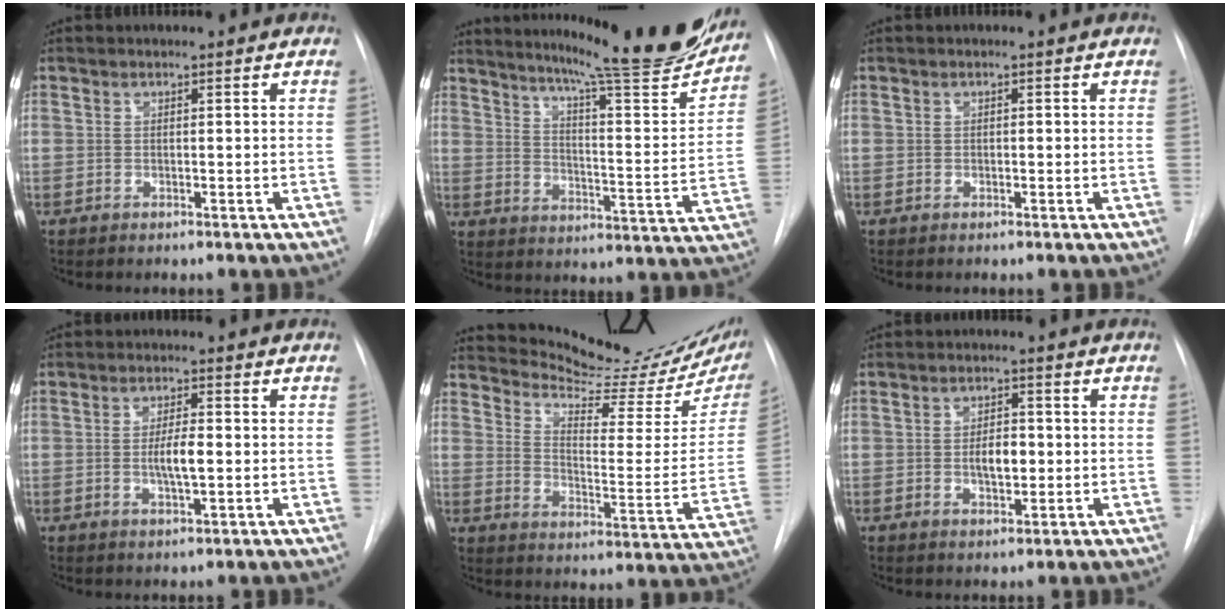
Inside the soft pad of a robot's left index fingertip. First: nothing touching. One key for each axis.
{"total": 23.5, "fx": 20.3, "fy": 1.4, "fz": 11.6, "tx": -0.173, "ty": -0.078, "tz": 0.261}
{"total": 0.9, "fx": -0.9, "fy": 0.0, "fz": 0.1, "tx": 0.003, "ty": -0.004, "tz": -0.013}
{"total": 4.2, "fx": -1.2, "fy": 0.7, "fz": 4.0, "tx": -0.074, "ty": -0.008, "tz": -0.018}
{"total": 18.3, "fx": 17.4, "fy": 1.5, "fz": 5.6, "tx": -0.089, "ty": -0.101, "tz": 0.224}
{"total": 4.1, "fx": -1.2, "fy": 1.8, "fz": 3.5, "tx": -0.056, "ty": -0.004, "tz": -0.013}